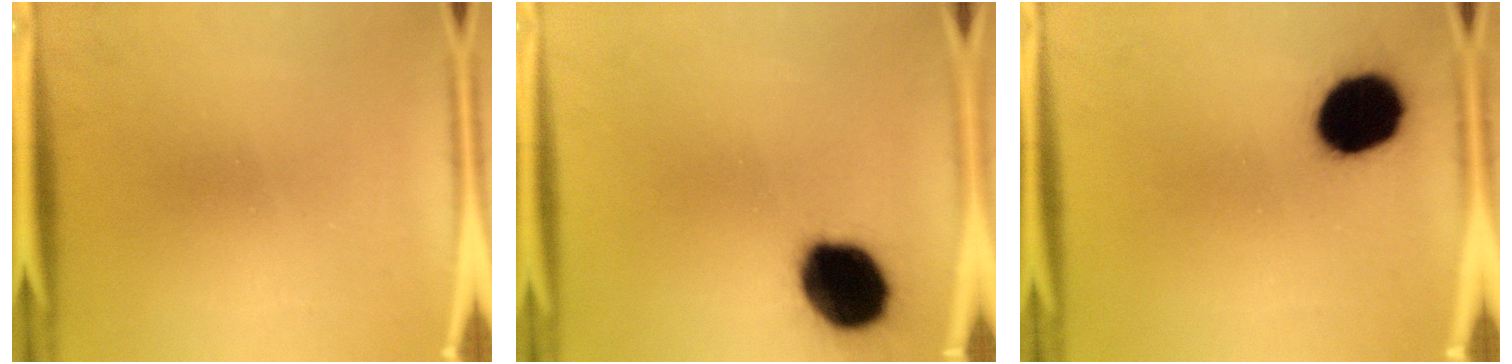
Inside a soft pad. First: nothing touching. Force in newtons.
{"total": 18.3}
{"total": 16.2}